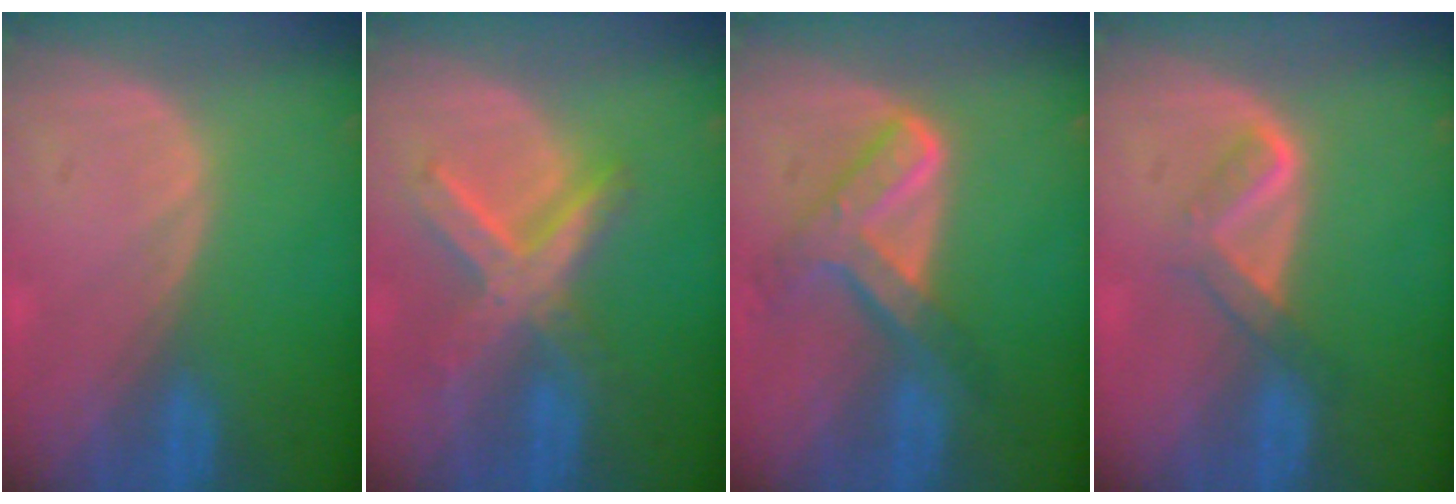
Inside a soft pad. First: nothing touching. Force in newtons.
{"total": 7.9, "press": 6.8, "slide": 4.0}
{"total": 7.6, "press": 6.3, "slide": 4.2}
{"total": 3.7, "press": 3.7, "slide": 0.6}